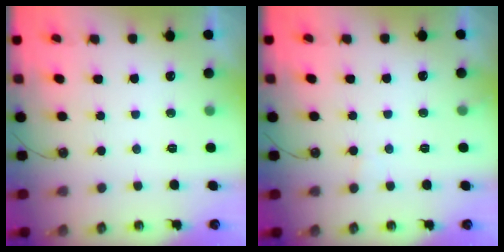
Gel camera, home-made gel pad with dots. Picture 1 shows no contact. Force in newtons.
{"total": 4.9, "press": 4.8, "slide": 0.3}